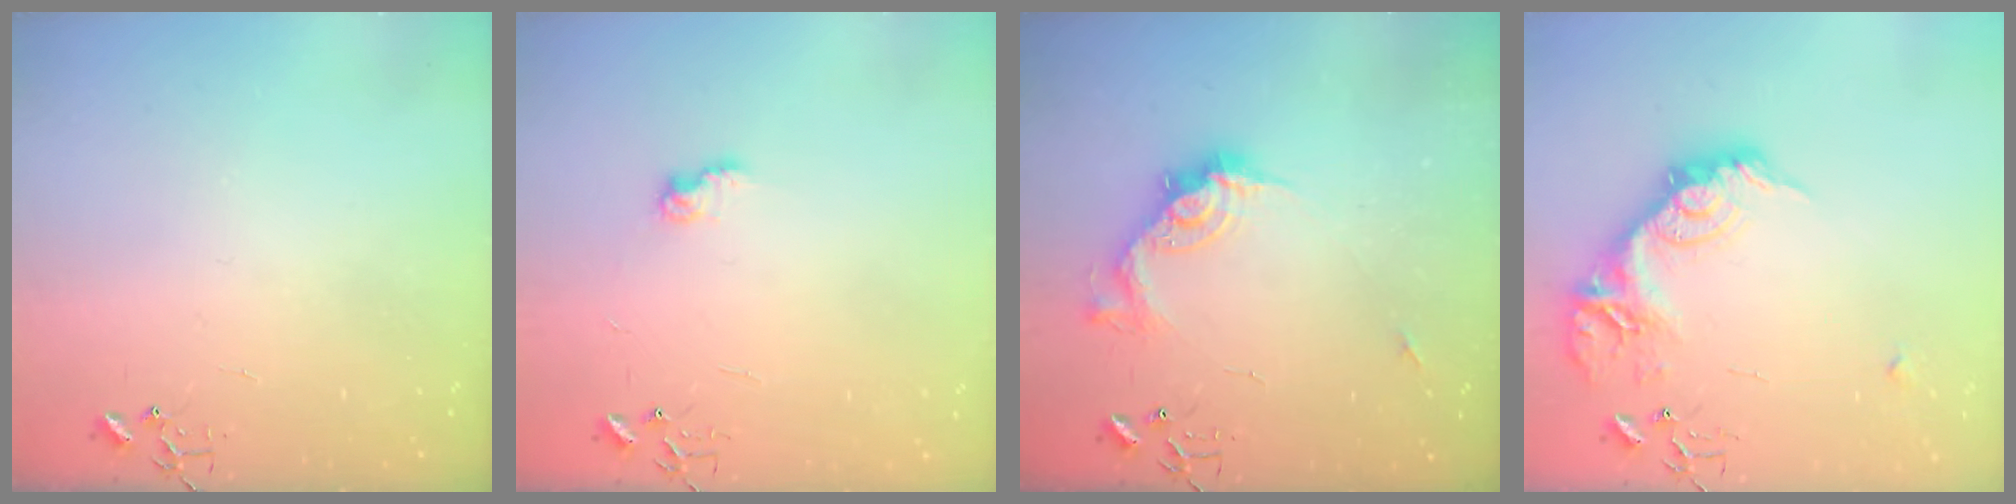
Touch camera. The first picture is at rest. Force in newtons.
{"total": 6.3, "press": 6.3, "slide": 0.1}
{"total": 14.2, "press": 14.2, "slide": 1.3}
{"total": 20.9, "press": 20.9, "slide": 1.2}